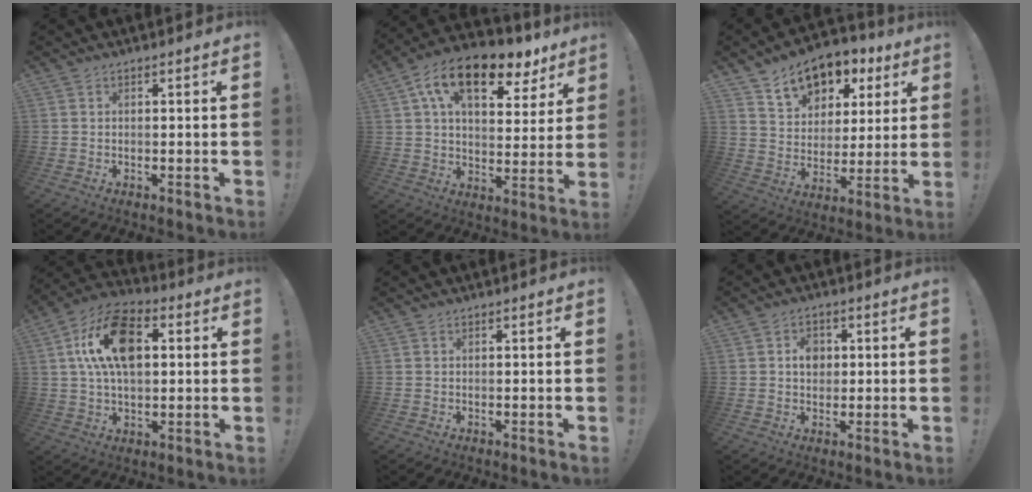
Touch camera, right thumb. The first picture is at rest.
{"total": 16.8, "force": [9.2, 8.3, 11.4], "torque": [-0.178, -0.045, 0.156]}
{"total": 12.3, "force": [7.7, 8.0, 5.3], "torque": [-0.076, -0.052, 0.141]}
{"total": 17.4, "force": [3.9, 10.3, 13.4], "torque": [-0.229, 0.012, 0.073]}
{"total": 0.0}
{"total": 4.5, "force": [0.5, 3.6, 2.6], "torque": [-0.026, -0.001, 0.003]}